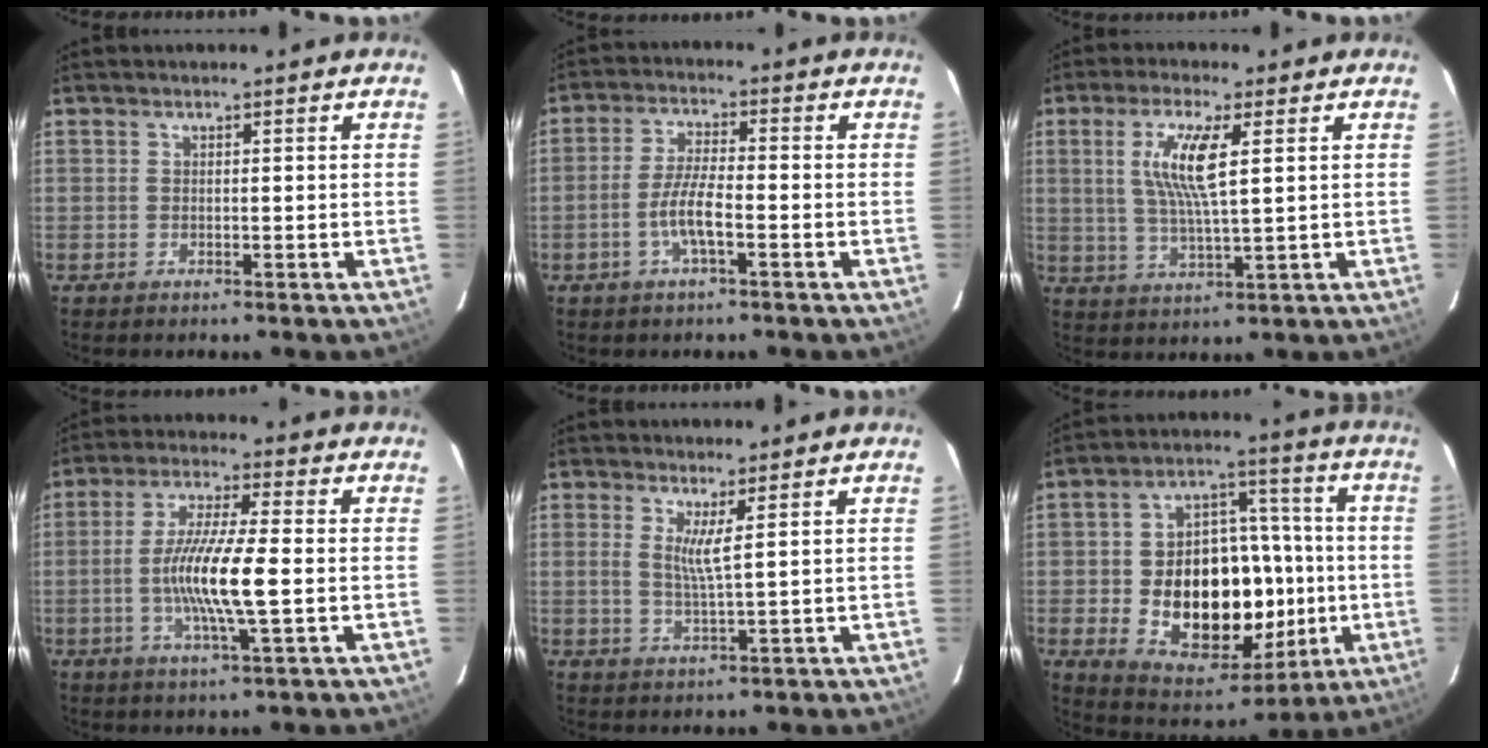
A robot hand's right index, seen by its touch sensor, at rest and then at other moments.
{"total": 5.8, "force": [-2.4, 1.1, 5.2], "torque": [-0.106, 0.000, -0.046]}
{"total": 8.7, "force": [2.4, 1.1, 8.3], "torque": [-0.165, -0.002, 0.048]}
{"total": 11.3, "force": [-1.7, 1.0, 11.1], "torque": [-0.210, -0.006, -0.034]}
{"total": 3.5, "force": [1.5, -0.4, 3.1], "torque": [-0.061, -0.013, 0.024]}
{"total": 21.7, "force": [-3.0, 15.0, 15.5], "torque": [-0.284, 0.024, -0.016]}